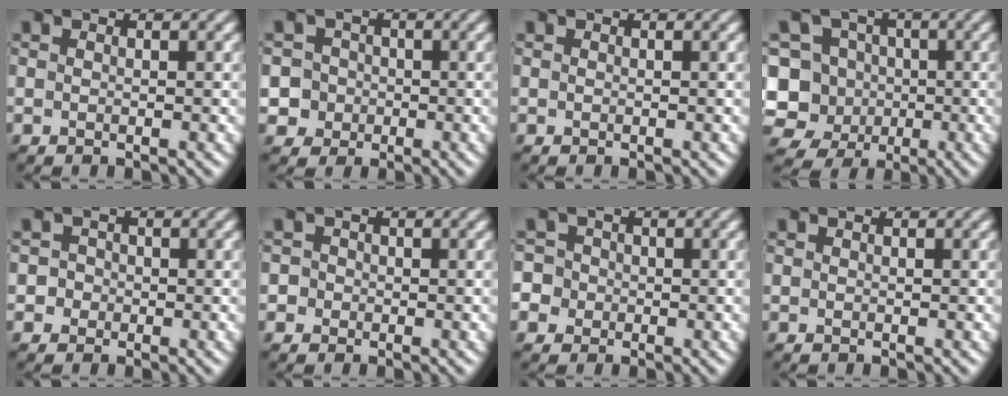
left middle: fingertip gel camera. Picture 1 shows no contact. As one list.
[{"total": 5.3, "force": [-1.3, 5.0, 1.1], "torque": [-0.006, 0.015, -0.044]}, {"total": 0.0}, {"total": 10.0, "force": [-2.0, 9.3, 3.0], "torque": [-0.073, 0.024, -0.066]}, {"total": 1.5, "force": [0.0, 1.5, 0.3], "torque": [0.017, 0.006, -0.009]}, {"total": 1.5, "force": [0.0, 1.5, 0.3], "torque": [0.012, 0.007, -0.010]}, {"total": 5.4, "force": [-0.9, 5.1, 1.7], "torque": [-0.030, 0.025, -0.043]}, {"total": 0.0}]